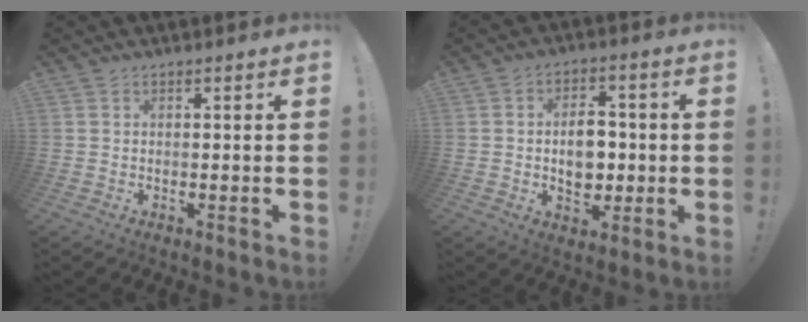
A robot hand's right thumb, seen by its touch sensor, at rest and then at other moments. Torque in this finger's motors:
{"motor_torque": [0.23, 0.07, 0.20, 0.19, 0.25]}